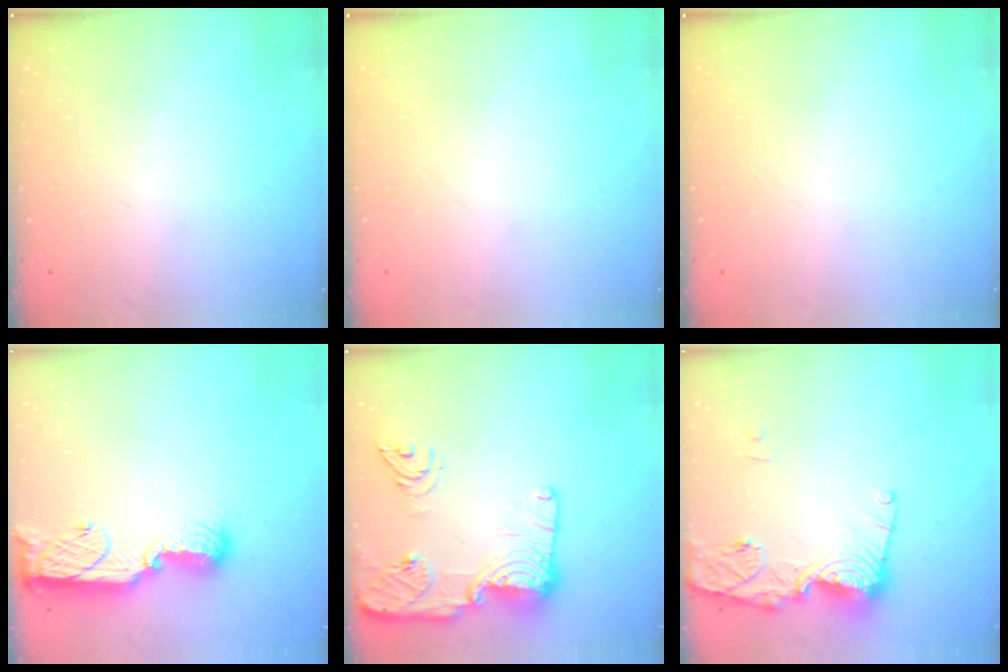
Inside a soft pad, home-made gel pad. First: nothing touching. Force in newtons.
{"total": 0.0}
{"total": 0.0}
{"total": 11.5, "press": 11.4, "slide": 1.2}
{"total": 18.5, "press": 18.4, "slide": 2.0}
{"total": 14.4, "press": 14.4, "slide": 1.4}